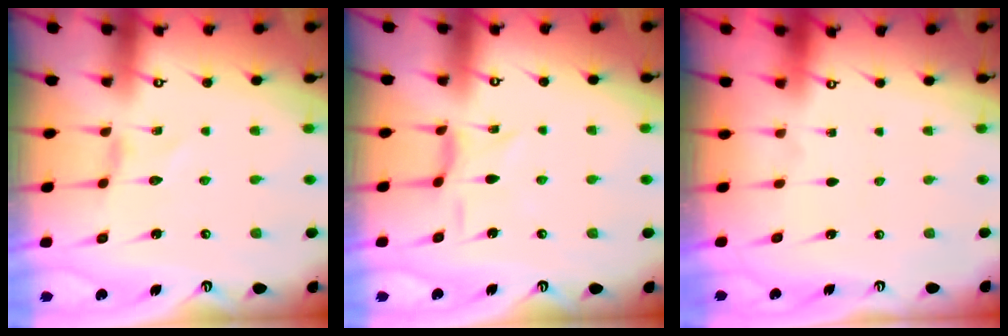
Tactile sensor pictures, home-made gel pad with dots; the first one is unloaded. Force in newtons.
{"total": 2.9, "press": 2.8, "slide": 0.7}
{"total": 0.0}